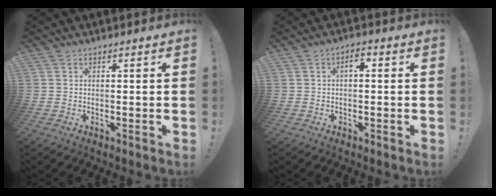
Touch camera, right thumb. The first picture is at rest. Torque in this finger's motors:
{"motor_torque": [0.32, 1.06, 0.15, -0.04, -0.09]}